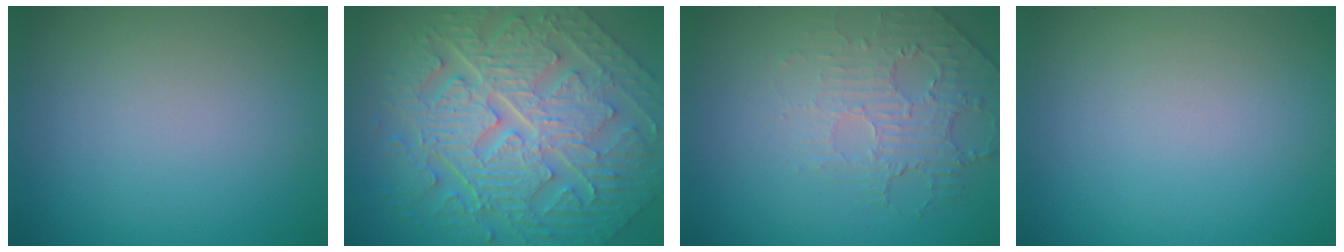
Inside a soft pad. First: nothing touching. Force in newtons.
{"total": 11.6, "press": 7.9, "slide": 8.4}
{"total": 2.3, "press": 1.5, "slide": 1.7}
{"total": 0.0}